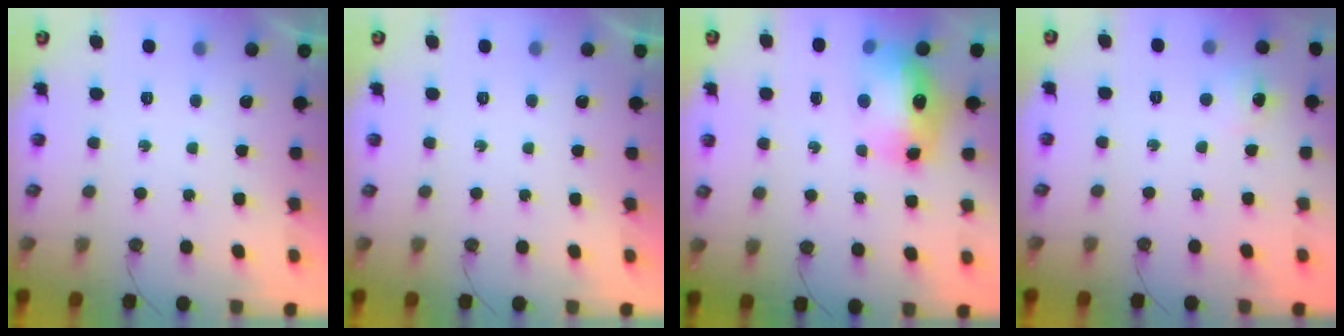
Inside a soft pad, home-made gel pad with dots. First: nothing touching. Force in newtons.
{"total": 0.0}
{"total": 13.6, "press": 13.5, "slide": 1.3}
{"total": 5.1, "press": 5.0, "slide": 0.7}